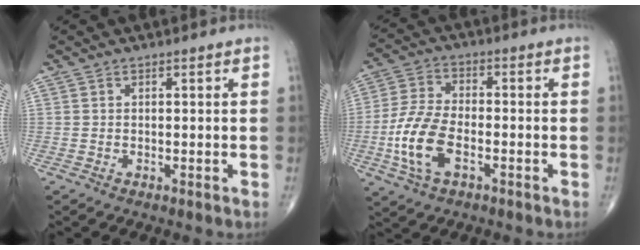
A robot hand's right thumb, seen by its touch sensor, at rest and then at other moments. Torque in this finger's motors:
{"motor_torque": [0.15, 0.48, 0.99, -0.27, 0.36]}